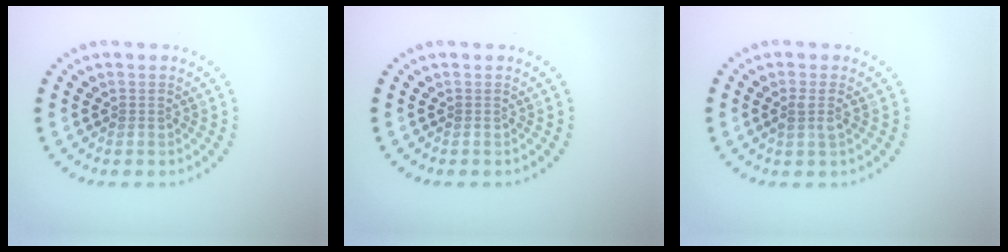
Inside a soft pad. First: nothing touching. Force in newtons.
{"total": 0.0}
{"total": 1.4, "press": 1.2, "slide": 0.7}